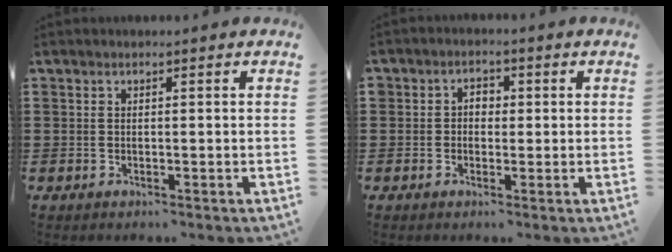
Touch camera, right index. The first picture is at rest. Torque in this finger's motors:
{"motor_torque": [0.18, -0.22, 0.07, 0.01]}